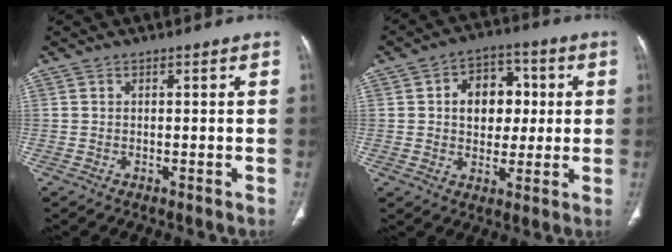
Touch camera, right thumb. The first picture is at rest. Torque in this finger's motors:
{"motor_torque": [-0.51, 0.80, 0.32, 0.50, 0.05]}